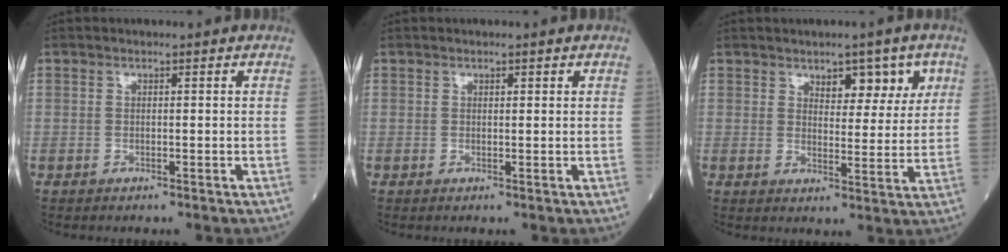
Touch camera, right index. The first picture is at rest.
{"total": 0.5, "force": [0.4, 0.3, 0.3], "torque": [-0.003, -0.001, 0.005]}
{"total": 6.4, "force": [3.4, 2.9, 4.6], "torque": [-0.052, 0.006, 0.048]}